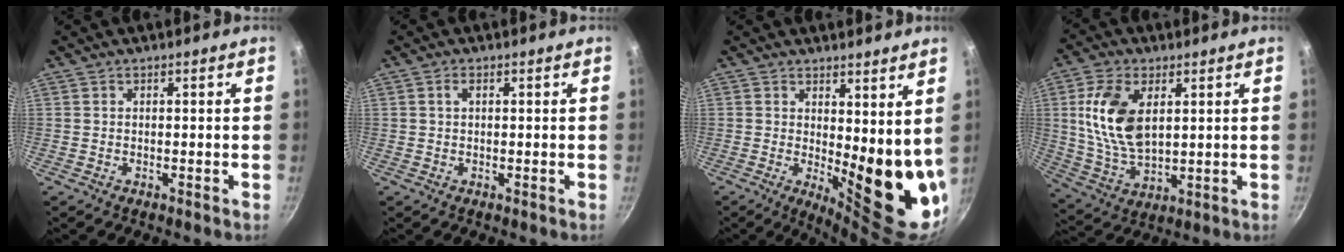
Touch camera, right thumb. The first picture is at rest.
{"total": 1.3, "force": [0.4, 0.8, 1.0], "torque": [-0.018, 0.006, 0.006]}
{"total": 14.1, "force": [2.7, 5.4, 12.8], "torque": [-0.135, -0.050, 0.048]}
{"total": 13.8, "force": [3.4, 7.8, 10.8], "torque": [-0.201, -0.017, 0.073]}